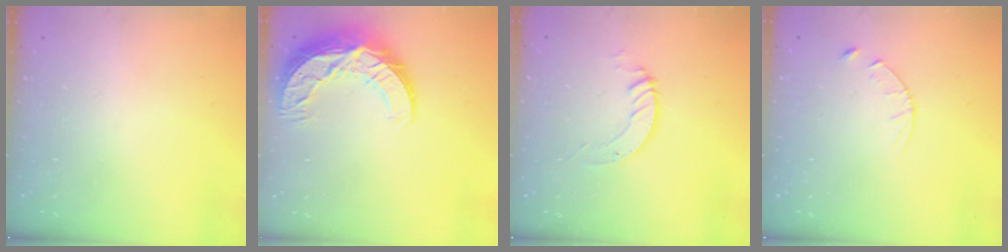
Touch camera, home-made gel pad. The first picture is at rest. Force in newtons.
{"total": 13.5, "press": 13.5, "slide": 0.8}
{"total": 3.8, "press": 3.8, "slide": 0.4}
{"total": 3.9, "press": 3.9, "slide": 0.4}